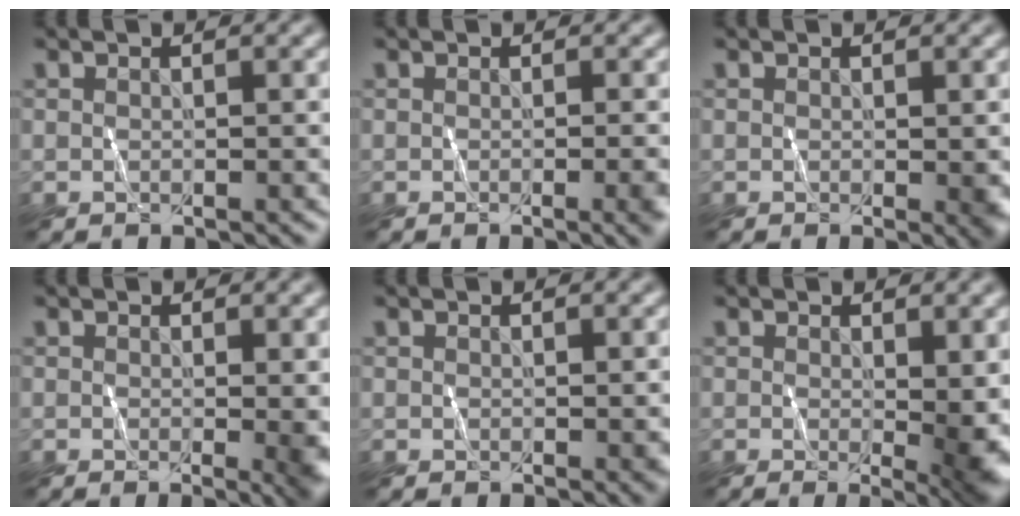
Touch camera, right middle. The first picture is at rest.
{"total": 2.1, "force": [-0.8, 0.7, 1.9], "torque": [-0.006, 0.004, 0.001]}
{"total": 1.3, "force": [-0.2, 0.4, 1.3], "torque": [-0.012, 0.000, 0.005]}
{"total": 2.7, "force": [-0.1, 0.6, 2.6], "torque": [-0.027, -0.004, 0.008]}
{"total": 0.8, "force": [-0.2, 0.4, 0.7], "torque": [-0.003, 0.003, 0.006]}
{"total": 4.7, "force": [0.0, 1.4, 4.5], "torque": [-0.064, -0.008, 0.013]}